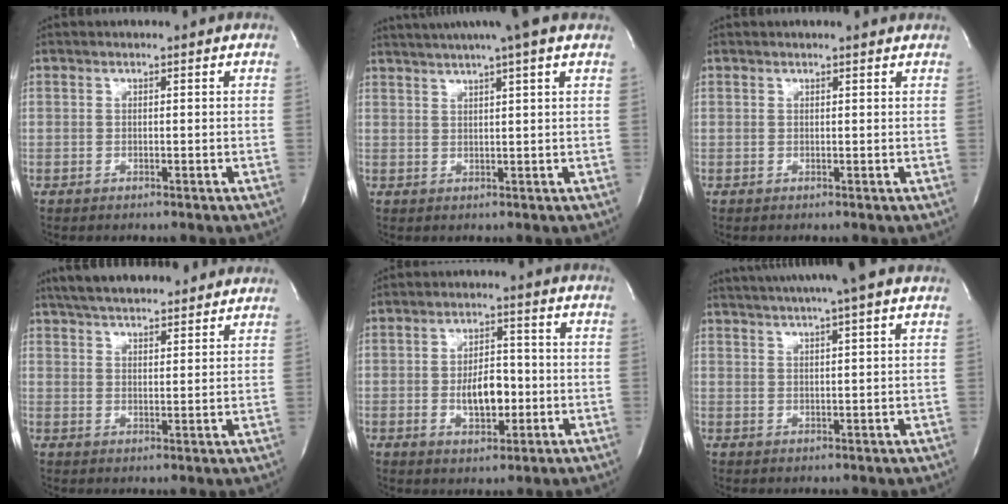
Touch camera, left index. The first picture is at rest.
{"total": 10.2, "force": [8.2, -0.9, 6.0], "torque": [-0.103, 0.025, 0.103]}
{"total": 1.6, "force": [1.6, 0.1, 0.4], "torque": [-0.010, 0.000, 0.013]}
{"total": 16.2, "force": [14.3, 3.3, 6.8], "torque": [-0.109, 0.034, 0.206]}
{"total": 6.5, "force": [-1.3, 3.1, 5.6], "torque": [-0.096, 0.004, -0.016]}
{"total": 12.5, "force": [10.6, -0.6, 6.6], "torque": [-0.116, 0.024, 0.140]}